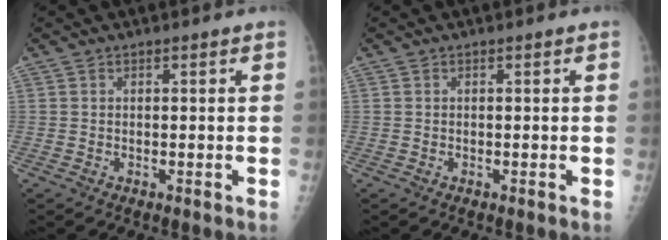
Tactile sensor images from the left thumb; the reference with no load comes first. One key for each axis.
{"total": 0.0}